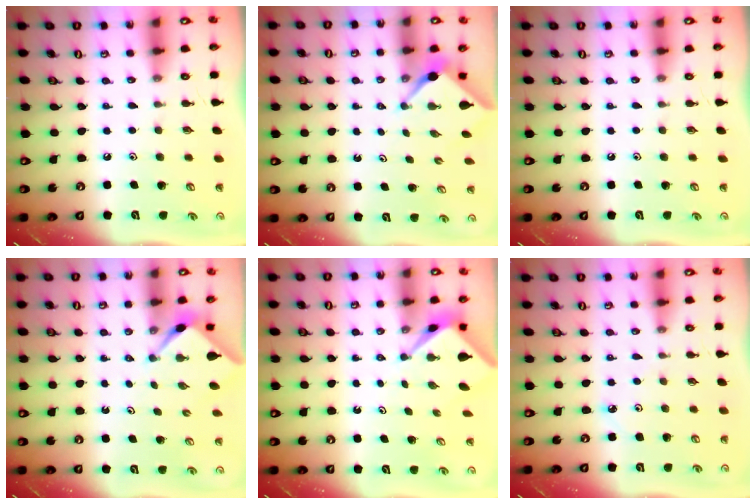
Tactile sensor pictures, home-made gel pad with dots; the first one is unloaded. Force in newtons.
{"total": 2.5, "press": 2.5, "slide": 0.3}
{"total": 0.0}
{"total": 2.3, "press": 2.3, "slide": 0.1}
{"total": 2.0, "press": 2.0, "slide": 0.2}
{"total": 2.5, "press": 2.5, "slide": 0.3}